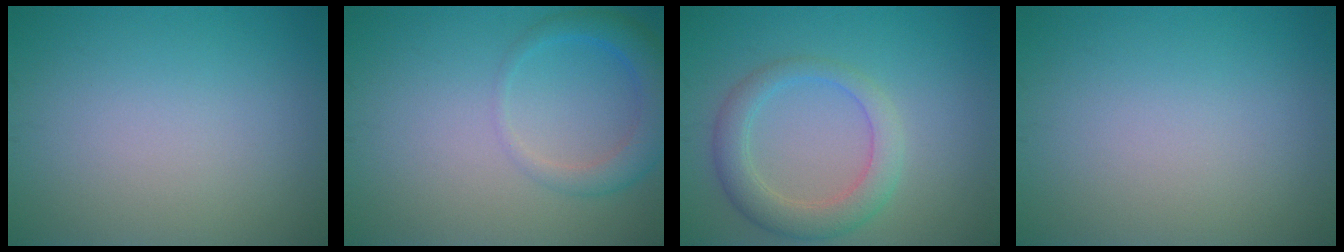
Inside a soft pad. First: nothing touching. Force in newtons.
{"total": 3.4, "press": 3.4, "slide": 0.2}
{"total": 3.0, "press": 3.0, "slide": 0.3}
{"total": 0.0}